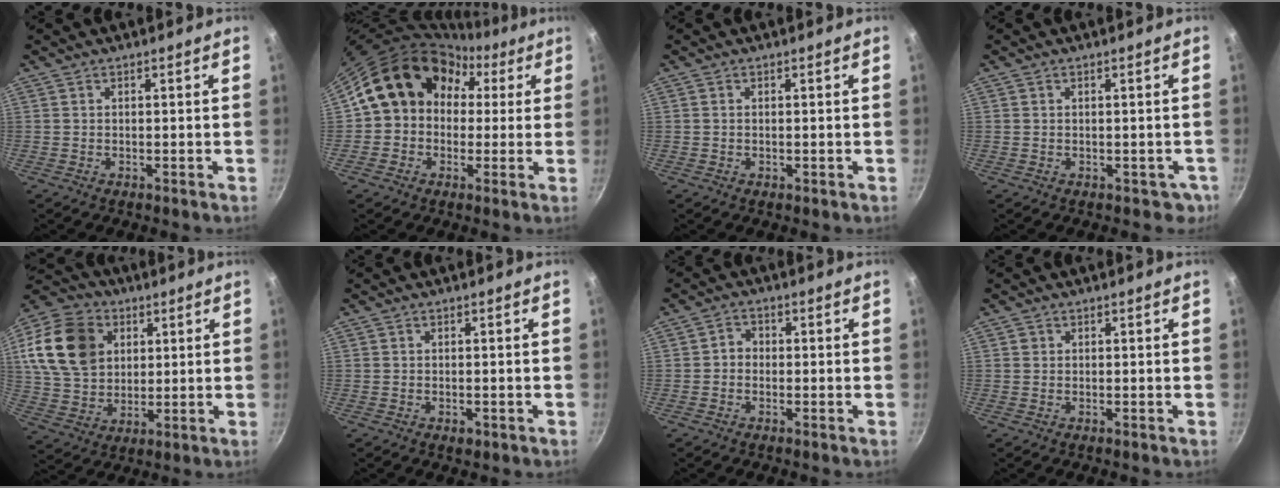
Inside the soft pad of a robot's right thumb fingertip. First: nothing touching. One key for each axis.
{"total": 15.3, "fx": 2.5, "fy": 13.0, "fz": 7.7, "tx": -0.083, "ty": 0.047, "tz": 0.025}
{"total": 0.6, "fx": 0.0, "fy": 0.4, "fz": 0.5, "tx": -0.007, "ty": 0.001, "tz": -0.002}
{"total": 2.9, "fx": -0.6, "fy": 2.5, "fz": 1.4, "tx": 0.002, "ty": 0.018, "tz": 0.010}
{"total": 19.0, "fx": 5.4, "fy": 14.6, "fz": 10.9, "tx": -0.192, "ty": 0.003, "tz": 0.101}
{"total": 1.6, "fx": -0.7, "fy": 1.0, "fz": 1.1, "tx": -0.017, "ty": 0.001, "tz": -0.009}
{"total": 2.4, "fx": -0.6, "fy": 2.1, "fz": 1.0, "tx": -0.007, "ty": 0.013, "tz": -0.018}
{"total": 0.7, "fx": 0.2, "fy": 0.7, "fz": 0.1, "tx": 0.001, "ty": 0.003, "tz": 0.001}